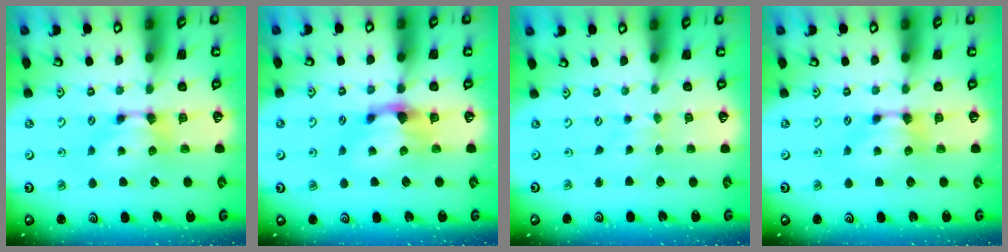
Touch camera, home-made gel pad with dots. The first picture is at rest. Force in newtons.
{"total": 1.7, "press": 1.2, "slide": 1.3}
{"total": 2.4, "press": 2.4, "slide": 0.1}
{"total": 0.0}